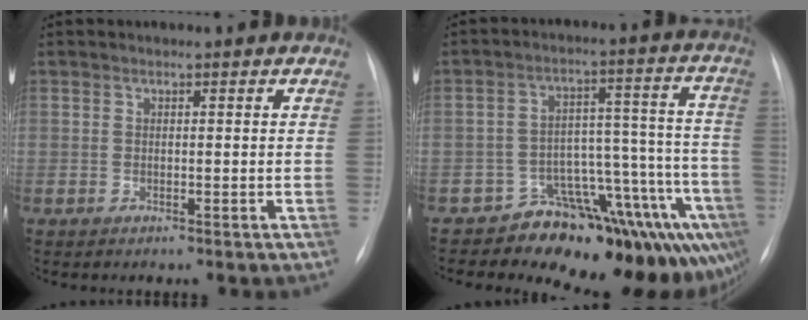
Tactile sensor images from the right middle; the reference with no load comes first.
{"total": 16.2, "force": [-13.1, 6.8, 6.7], "torque": [-0.006, 0.087, -0.166]}